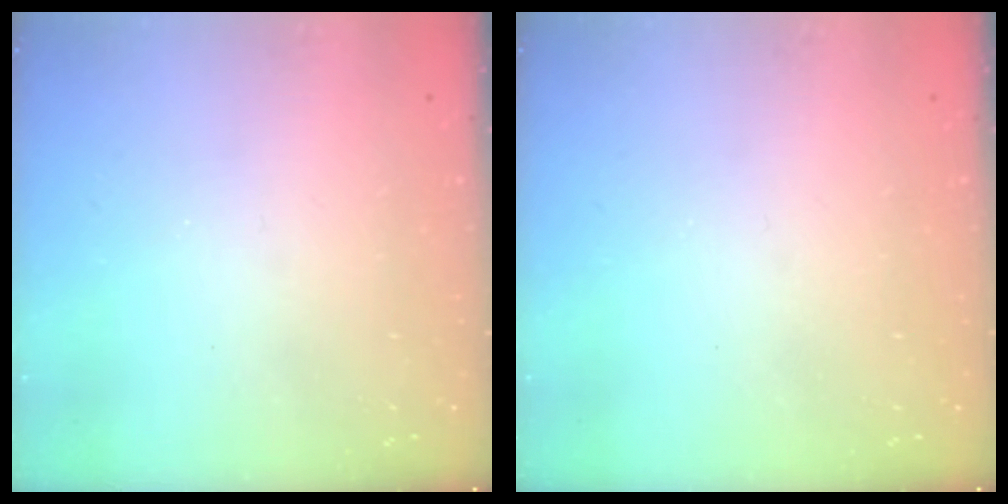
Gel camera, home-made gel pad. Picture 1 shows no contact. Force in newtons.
{"total": 0.0}